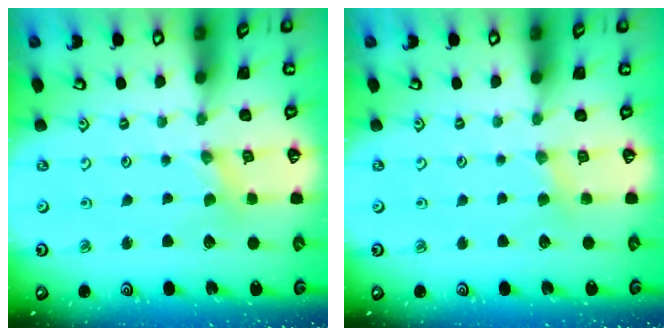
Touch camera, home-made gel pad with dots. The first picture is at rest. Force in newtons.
{"total": 2.6, "press": 2.6, "slide": 0.5}